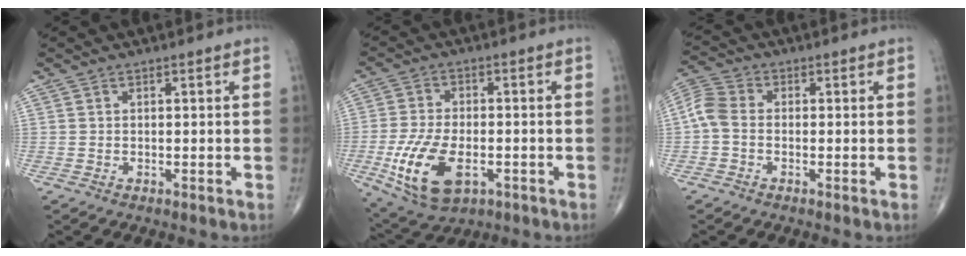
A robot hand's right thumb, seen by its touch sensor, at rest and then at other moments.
{"total": 13.3, "force": [-4.1, 7.2, 10.4], "torque": [-0.202, 0.002, -0.064]}
{"total": 5.5, "force": [-0.7, 3.8, 3.9], "torque": [-0.089, 0.016, -0.028]}